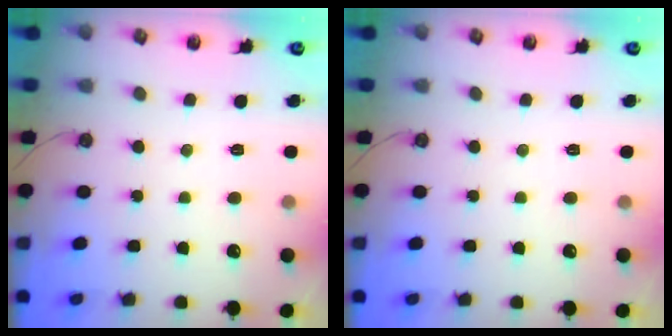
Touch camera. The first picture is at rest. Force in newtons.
{"total": 0.0}